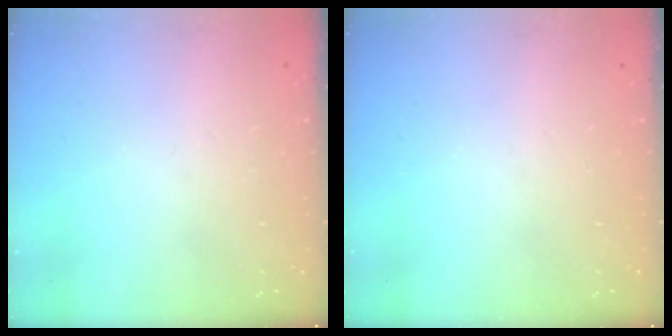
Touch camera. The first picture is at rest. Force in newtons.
{"total": 0.0}